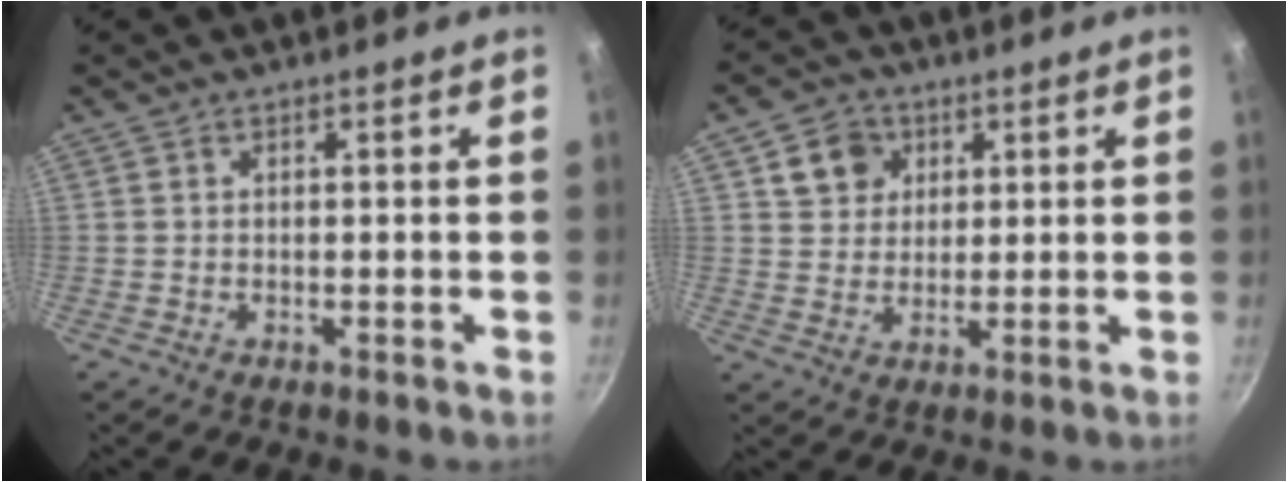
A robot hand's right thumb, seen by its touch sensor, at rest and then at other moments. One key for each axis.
{"total": 6.7, "fx": 2.7, "fy": 5.8, "fz": 2.1, "tx": -0.001, "ty": 0.003, "tz": 0.044}